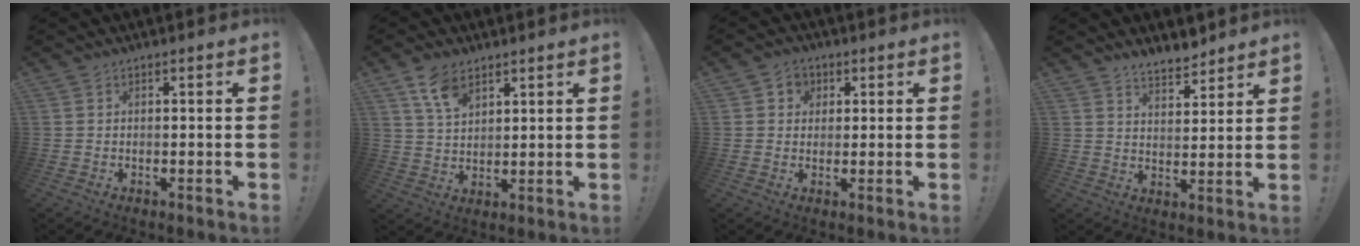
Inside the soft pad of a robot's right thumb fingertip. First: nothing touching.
{"total": 9.1, "force": [6.0, 5.2, 4.4], "torque": [-0.073, -0.027, 0.113]}
{"total": 4.1, "force": [1.3, 3.7, 1.2], "torque": [-0.016, -0.002, 0.022]}
{"total": 6.2, "force": [5.7, 1.9, 1.5], "torque": [-0.019, -0.045, 0.104]}